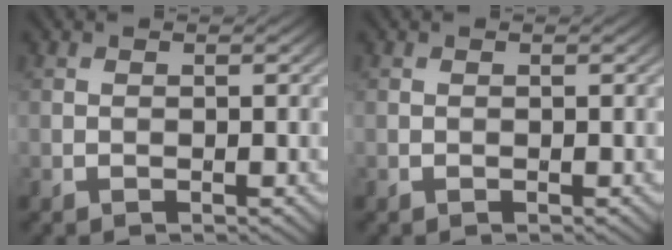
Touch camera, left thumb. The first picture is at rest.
{"total": 0.0}